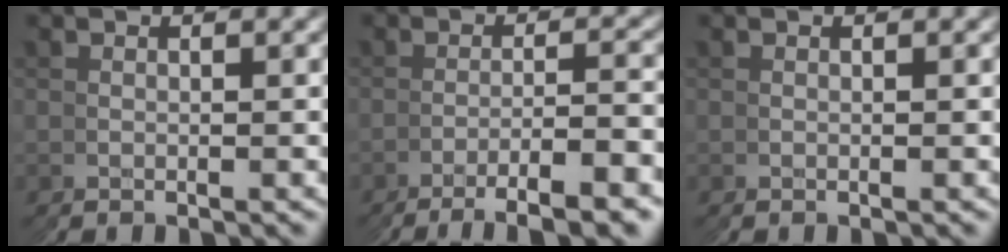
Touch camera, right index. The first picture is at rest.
{"total": 5.3, "force": [-4.1, -1.9, 2.7], "torque": [-0.039, 0.010, -0.074]}
{"total": 0.0}